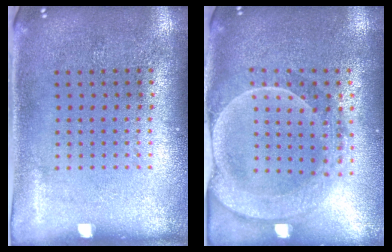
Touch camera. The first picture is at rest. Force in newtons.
{"total": 2.3, "press": 2.1, "slide": 0.9}